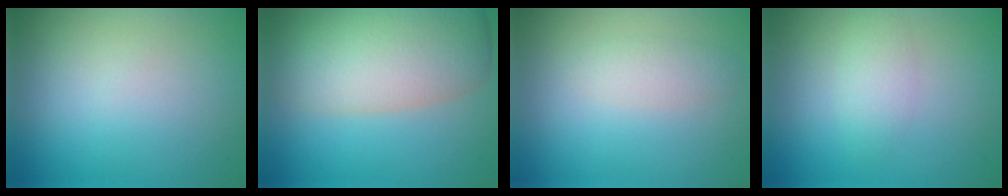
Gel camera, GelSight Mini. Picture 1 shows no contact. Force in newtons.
{"total": 9.2, "press": 9.2, "slide": 0.5}
{"total": 1.7, "press": 1.7, "slide": 0.1}
{"total": 1.9, "press": 1.9, "slide": 0.0}